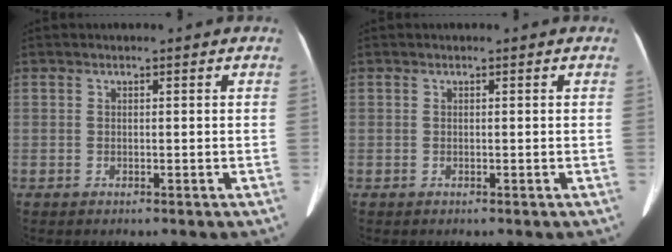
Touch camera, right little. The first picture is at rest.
{"total": 0.0}